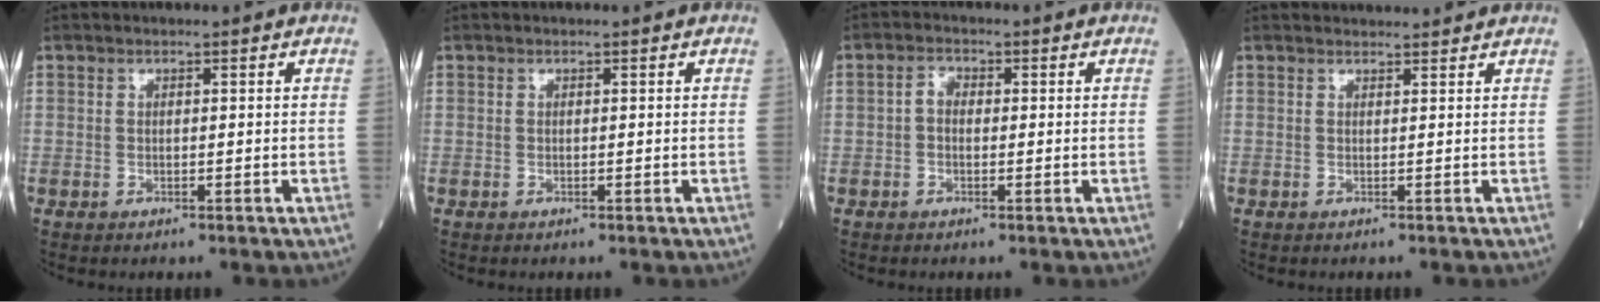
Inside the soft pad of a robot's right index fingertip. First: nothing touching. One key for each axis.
{"total": 0.0}
{"total": 1.9, "fx": -0.1, "fy": 1.3, "fz": 1.4, "tx": -0.021, "ty": 0.009, "tz": -0.005}
{"total": 3.7, "fx": 3.7, "fy": 0.5, "fz": 0.6, "tx": -0.019, "ty": 0.025, "tz": 0.039}